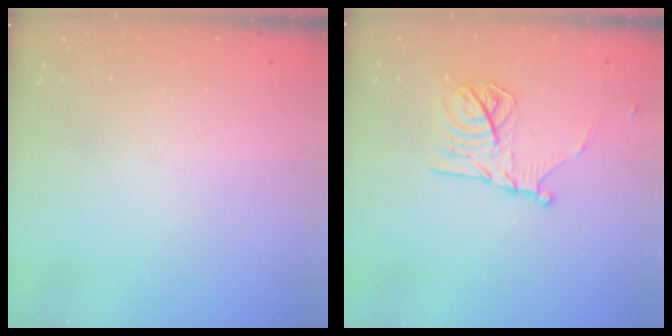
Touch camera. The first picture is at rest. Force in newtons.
{"total": 14.9, "press": 14.9, "slide": 0.4}